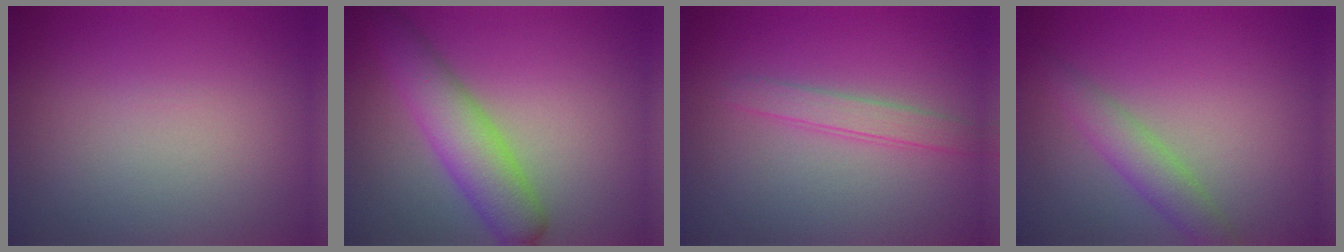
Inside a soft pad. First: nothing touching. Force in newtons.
{"total": 5.1, "press": 5.1, "slide": 0.1}
{"total": 1.9, "press": 1.9, "slide": 0.1}
{"total": 2.7, "press": 2.7, "slide": 0.1}